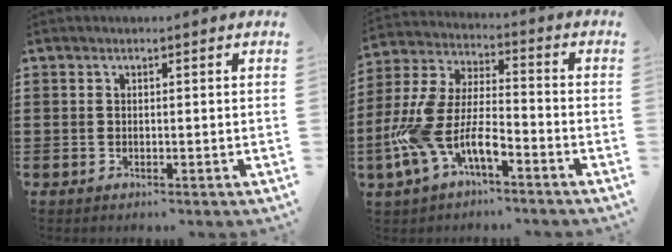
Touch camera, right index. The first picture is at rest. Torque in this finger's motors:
{"motor_torque": [1.20, -0.94, 0.79, 0.21]}